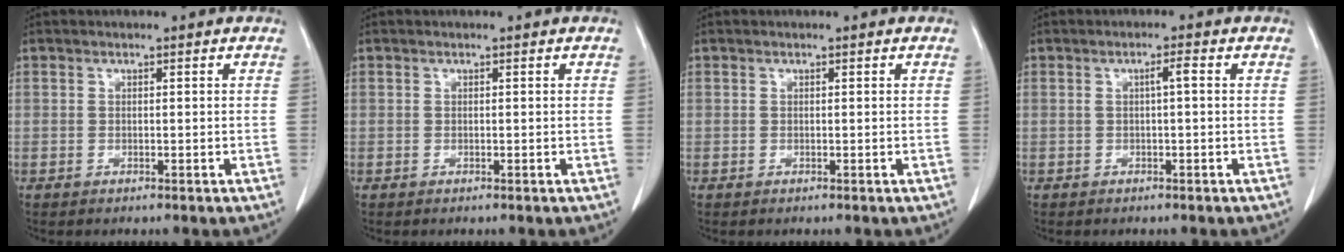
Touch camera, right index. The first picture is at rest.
{"total": 0.0}
{"total": 0.0}
{"total": 1.8, "force": [0.3, 0.0, 1.8], "torque": [-0.030, 0.005, 0.004]}